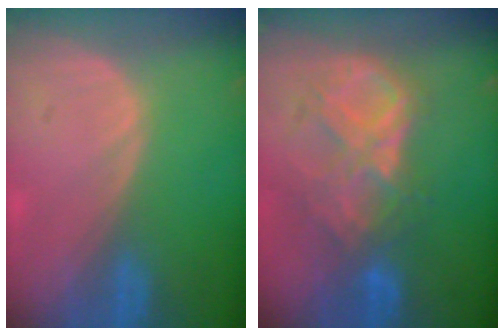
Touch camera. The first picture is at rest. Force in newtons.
{"total": 8.9, "press": 7.8, "slide": 4.4}